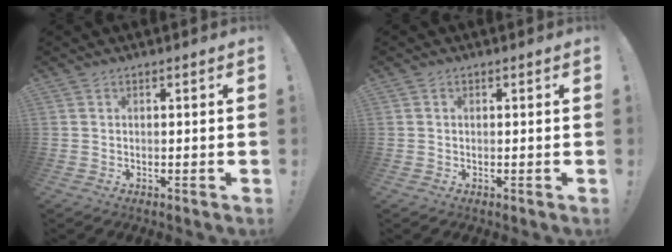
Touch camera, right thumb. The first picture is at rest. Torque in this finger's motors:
{"motor_torque": [0.28, 0.18, -0.20, -0.05, 0.08]}